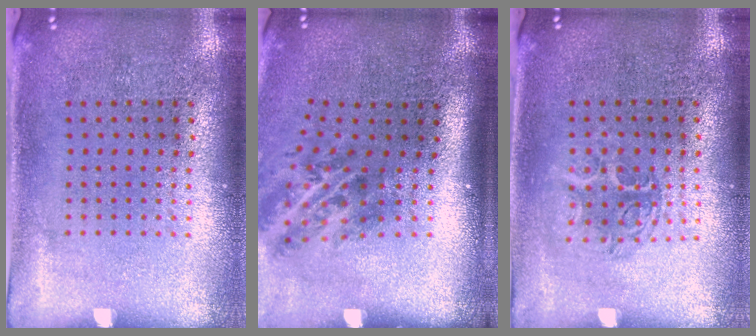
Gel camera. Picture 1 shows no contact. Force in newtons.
{"total": 2.1, "press": 1.4, "slide": 1.6}
{"total": 1.3, "press": 1.1, "slide": 0.7}